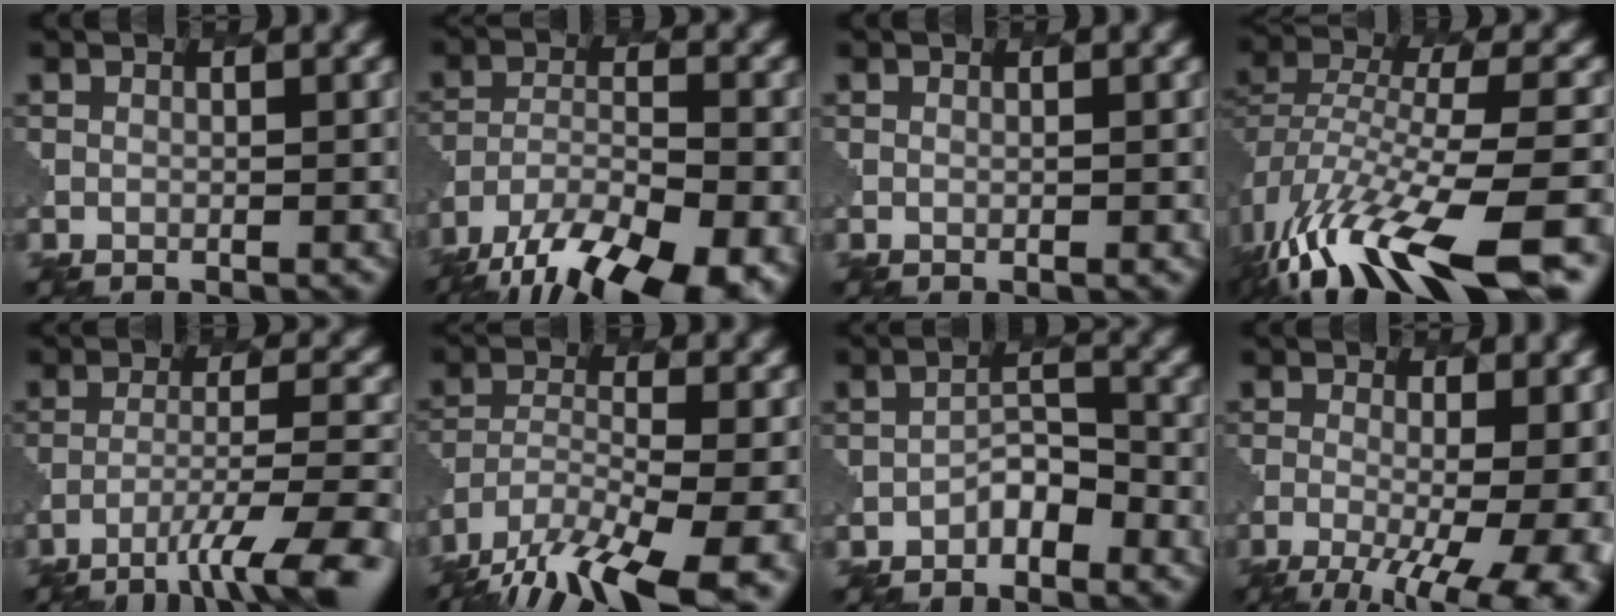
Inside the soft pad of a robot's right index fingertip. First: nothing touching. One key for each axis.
{"total": 16.9, "fx": -12.6, "fy": 7.2, "fz": 8.6, "tx": -0.144, "ty": -0.031, "tz": -0.168}
{"total": 0.6, "fx": 0.1, "fy": 0.2, "fz": 0.6, "tx": -0.003, "ty": 0.001, "tz": 0.003}
{"total": 13.3, "fx": -8.4, "fy": 4.5, "fz": 9.3, "tx": -0.204, "ty": -0.006, "tz": -0.134}
{"total": 8.1, "fx": -5.5, "fy": 1.4, "fz": 5.8, "tx": -0.098, "ty": 0.004, "tz": -0.081}
{"total": 15.3, "fx": -12.3, "fy": 4.7, "fz": 7.9, "tx": -0.162, "ty": -0.046, "tz": -0.176}
{"total": 1.9, "fx": -1.5, "fy": 0.8, "fz": 0.7, "tx": -0.015, "ty": 0.012, "tz": -0.028}
{"total": 12.2, "fx": -3.7, "fy": 5.8, "fz": 10.1, "tx": -0.127, "ty": -0.017, "tz": -0.036}